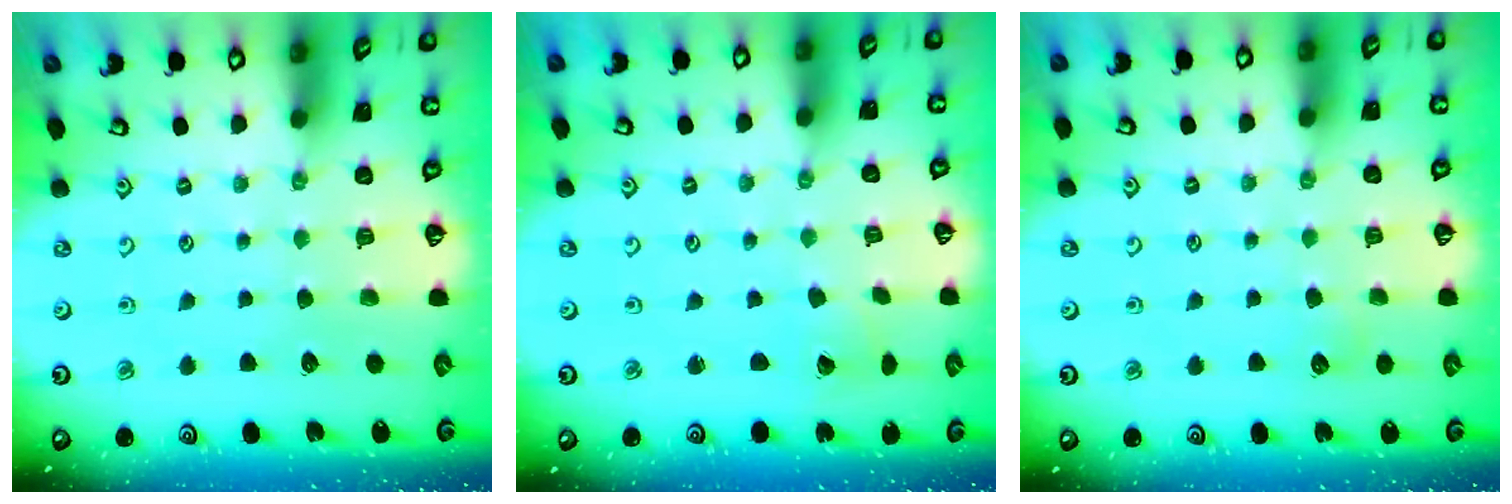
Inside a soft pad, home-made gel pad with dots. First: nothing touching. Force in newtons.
{"total": 2.8, "press": 2.8, "slide": 0.1}
{"total": 4.9, "press": 4.8, "slide": 0.6}